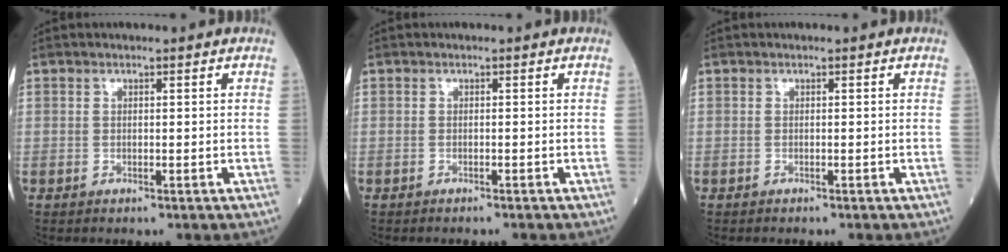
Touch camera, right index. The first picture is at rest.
{"total": 1.2, "force": [-1.1, -0.2, 0.4], "torque": [-0.006, 0.001, -0.012]}
{"total": 0.0}